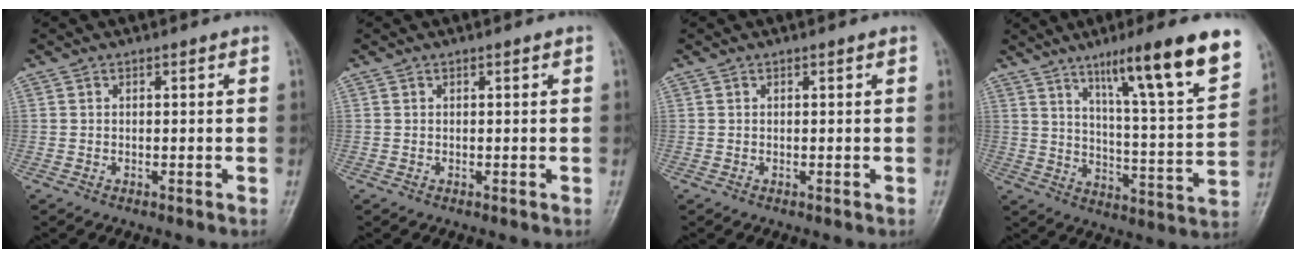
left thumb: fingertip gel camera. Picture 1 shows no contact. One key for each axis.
{"total": 0.0}
{"total": 0.0}
{"total": 19.1, "fx": 11.6, "fy": 2.0, "fz": 15.0, "tx": -0.205, "ty": -0.054, "tz": 0.179}